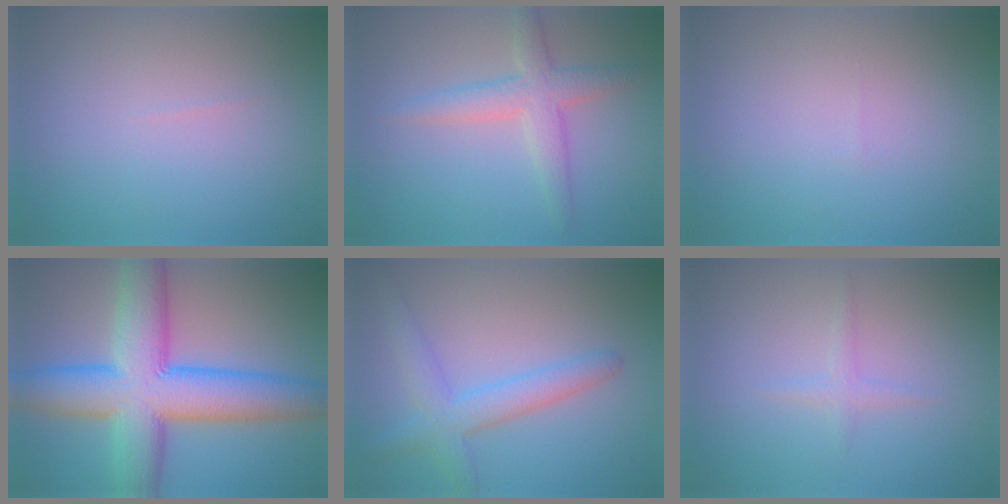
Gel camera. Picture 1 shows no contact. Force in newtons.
{"total": 3.6, "press": 3.6, "slide": 0.3}
{"total": 0.0}
{"total": 12.0, "press": 12.0, "slide": 0.3}
{"total": 3.7, "press": 3.7, "slide": 0.1}
{"total": 1.1, "press": 1.1, "slide": 0.0}